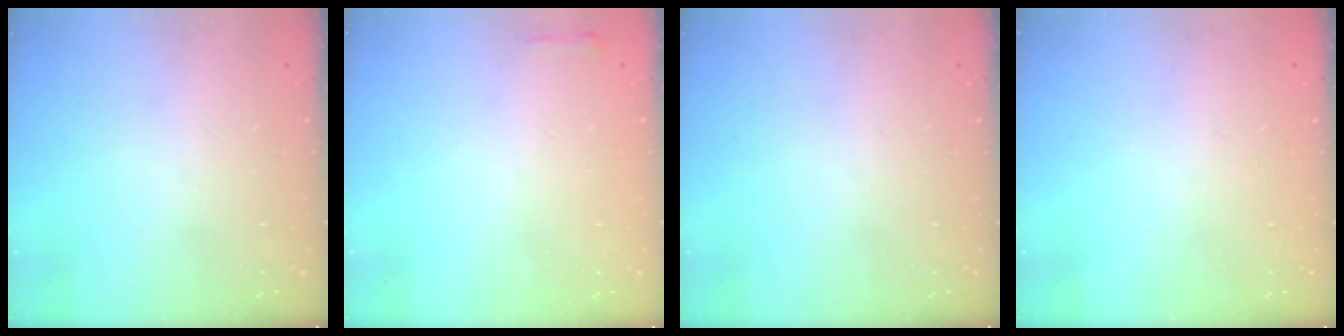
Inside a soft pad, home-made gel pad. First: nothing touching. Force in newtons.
{"total": 2.1, "press": 2.0, "slide": 0.5}
{"total": 0.0}
{"total": 0.0}